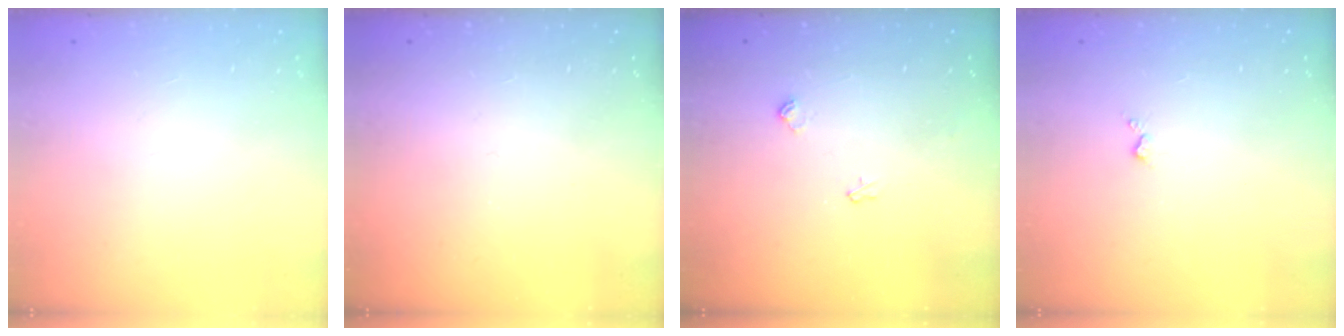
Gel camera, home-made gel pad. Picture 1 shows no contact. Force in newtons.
{"total": 0.0}
{"total": 5.0, "press": 5.0, "slide": 0.8}
{"total": 3.0, "press": 2.9, "slide": 0.5}